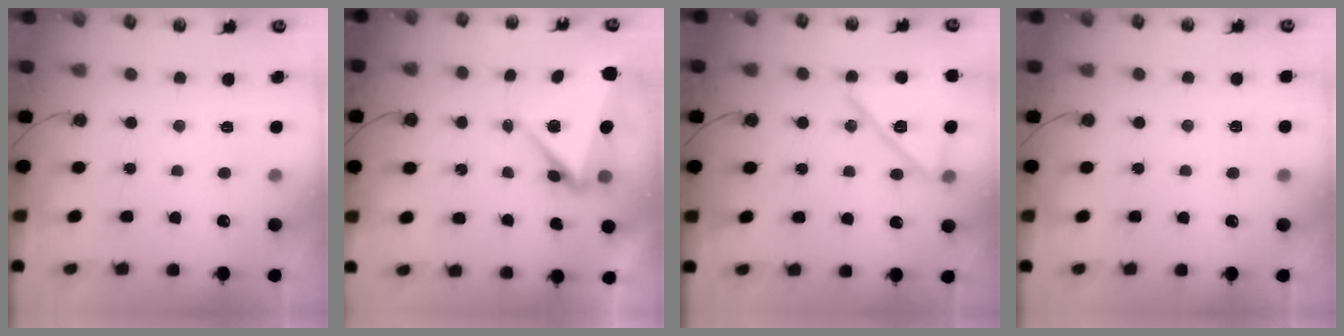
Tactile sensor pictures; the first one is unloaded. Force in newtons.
{"total": 7.3, "press": 7.0, "slide": 1.8}
{"total": 15.1, "press": 15.1, "slide": 0.3}
{"total": 1.9, "press": 1.6, "slide": 1.0}